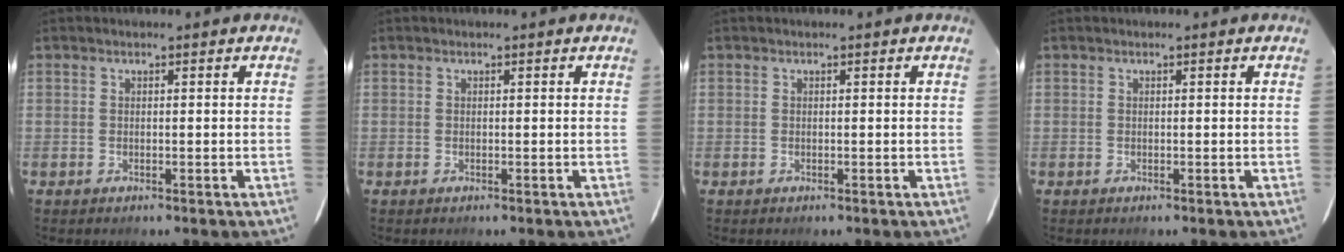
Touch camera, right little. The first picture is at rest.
{"total": 0.0}
{"total": 0.0}
{"total": 0.0}